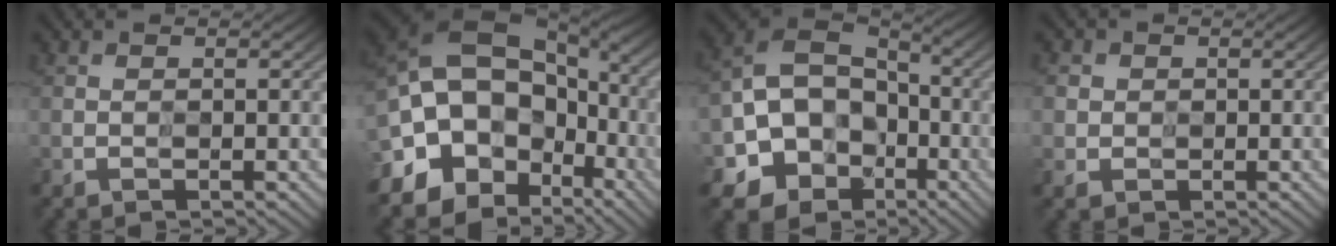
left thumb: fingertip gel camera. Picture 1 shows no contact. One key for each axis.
{"total": 18.5, "fx": -4.0, "fy": 15.1, "fz": 9.8, "tx": -0.173, "ty": 0.014, "tz": -0.095}
{"total": 10.7, "fx": -3.3, "fy": 9.1, "fz": 4.7, "tx": -0.100, "ty": -0.017, "tz": -0.077}
{"total": 2.3, "fx": 0.8, "fy": 2.2, "fz": 0.1, "tx": -0.014, "ty": -0.005, "tz": 0.012}